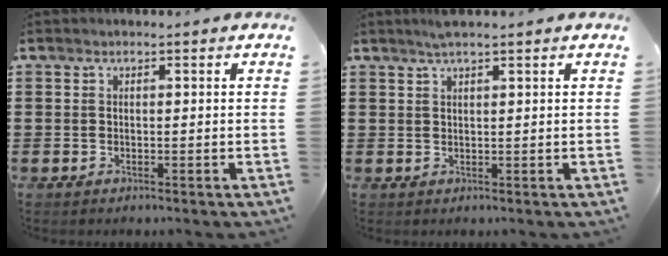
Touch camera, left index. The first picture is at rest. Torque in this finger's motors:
{"motor_torque": [0.54, -0.43, 0.01, 0.05]}